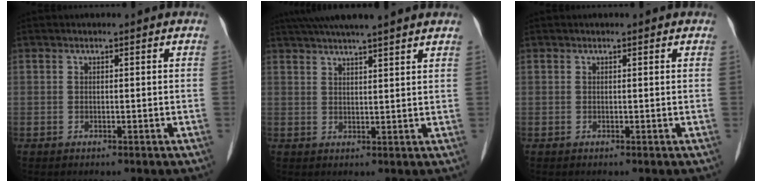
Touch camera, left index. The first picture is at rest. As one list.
[{"total": 12.5, "force": [10.8, 0.0, 6.3], "torque": [-0.106, 0.039, 0.148]}, {"total": 0.7, "force": [0.6, 0.1, 0.3], "torque": [-0.008, 0.008, 0.007]}]